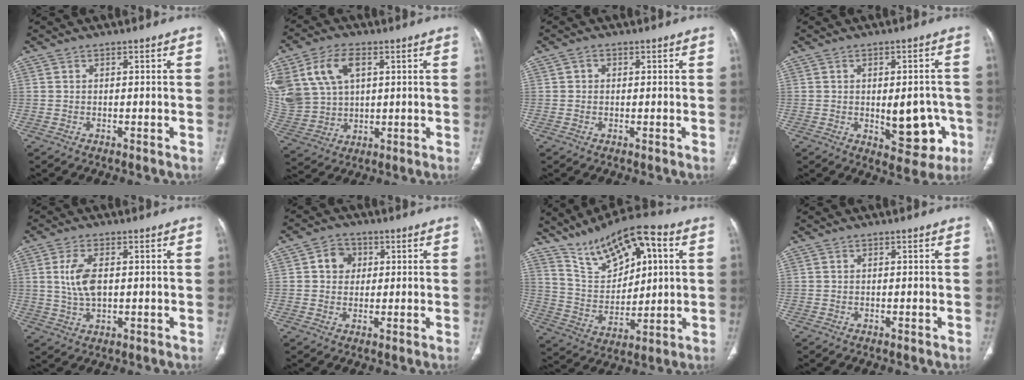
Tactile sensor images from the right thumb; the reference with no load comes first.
{"total": 16.1, "force": [5.8, 10.9, 10.3], "torque": [-0.232, -0.002, 0.124]}
{"total": 1.2, "force": [0.2, 1.1, 0.4], "torque": [-0.001, 0.003, 0.000]}
{"total": 10.9, "force": [-2.3, 5.7, 9.0], "torque": [-0.078, 0.005, -0.015]}
{"total": 6.5, "force": [1.0, 3.3, 5.5], "torque": [-0.118, -0.002, 0.021]}
{"total": 4.9, "force": [1.1, 4.3, 2.1], "torque": [-0.007, 0.003, 0.014]}
{"total": 16.4, "force": [7.9, 7.6, 12.2], "torque": [-0.174, -0.012, 0.150]}
{"total": 0.0}